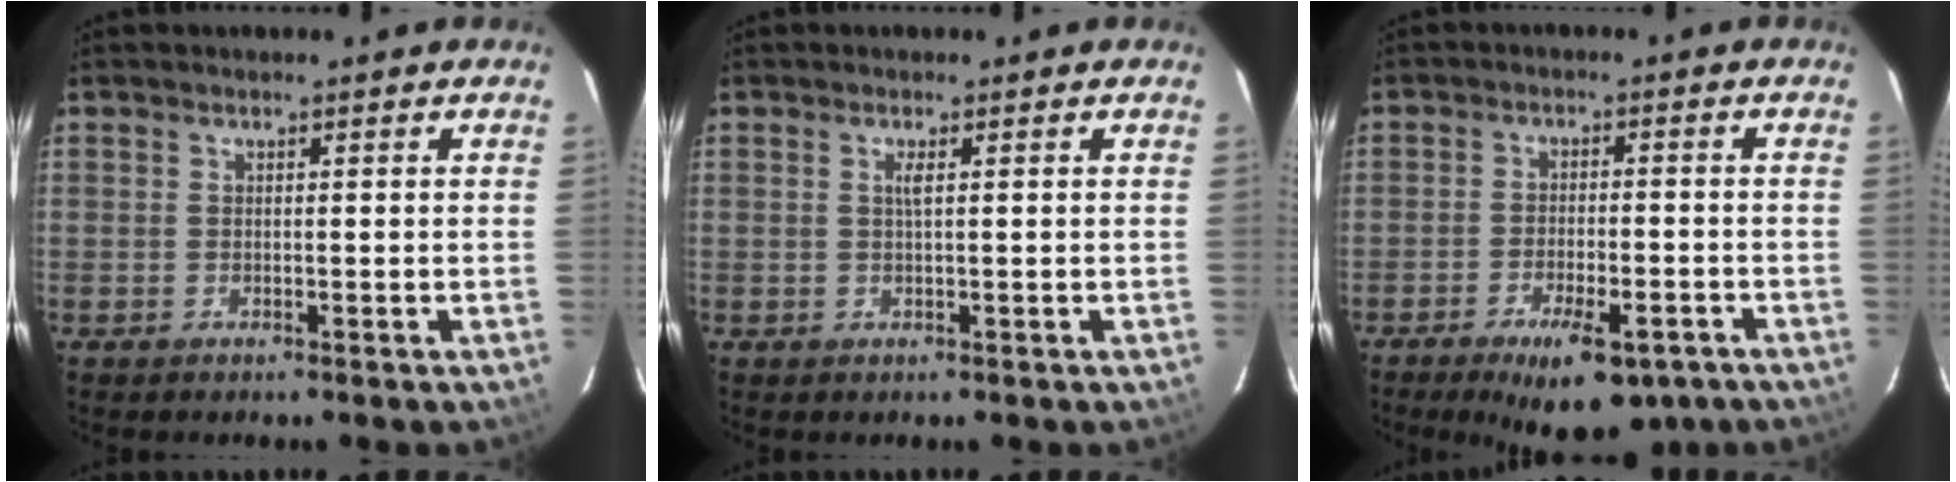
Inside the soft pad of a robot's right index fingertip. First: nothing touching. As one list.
[{"total": 1.2, "force": [0.3, -0.1, 1.1], "torque": [-0.023, 0.000, 0.006]}, {"total": 12.9, "force": [-8.9, 4.6, 8.1], "torque": [-0.144, -0.019, -0.123]}]